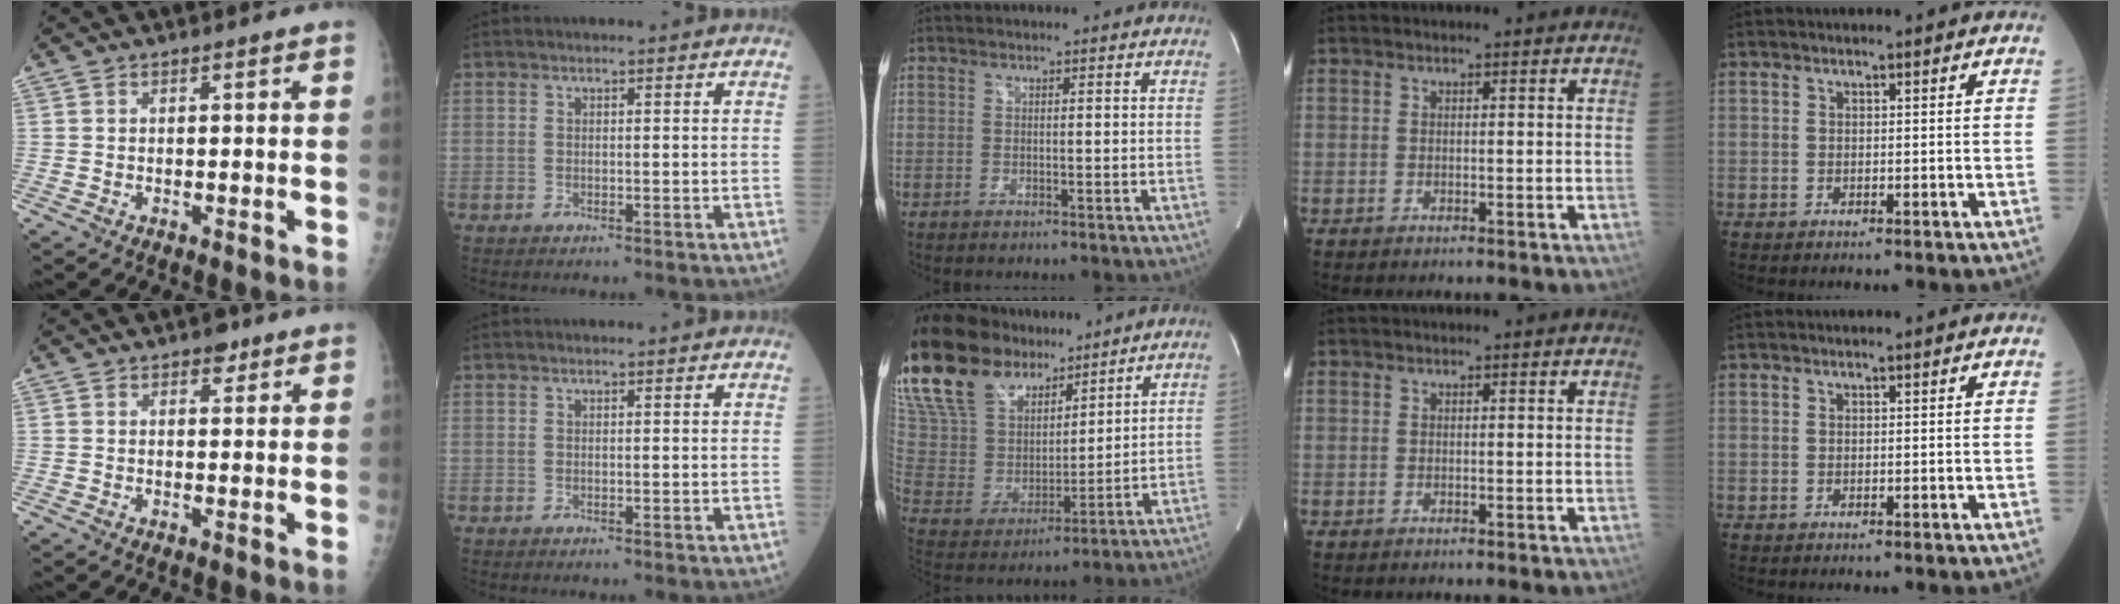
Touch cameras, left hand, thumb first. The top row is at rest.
{"thumb": {"total": 2.6, "force": [1.7, 1.5, 1.2], "torque": [-0.001, -0.007, 0.020]}, "middle": {"total": 21.7, "force": [16.9, 9.0, 10.1], "torque": [-0.238, 0.021, 0.320]}}